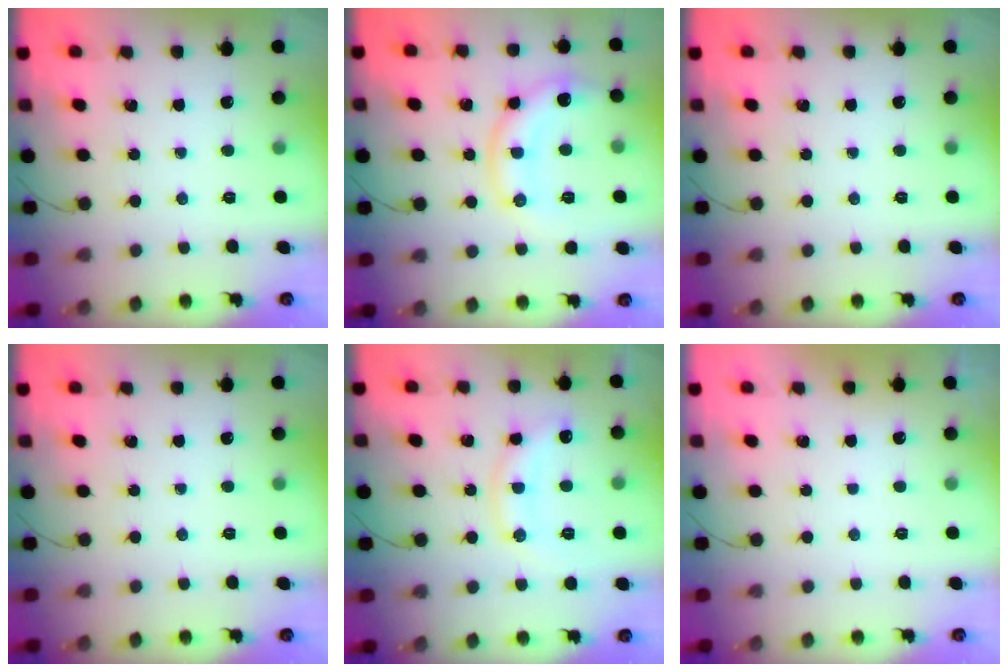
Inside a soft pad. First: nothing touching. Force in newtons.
{"total": 12.3, "press": 12.3, "slide": 1.0}
{"total": 0.0}
{"total": 0.0}
{"total": 12.5, "press": 12.5, "slide": 0.4}
{"total": 3.0, "press": 3.0, "slide": 0.1}